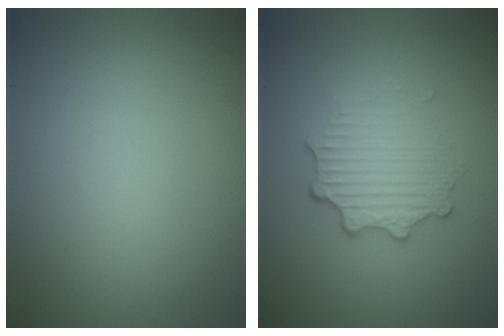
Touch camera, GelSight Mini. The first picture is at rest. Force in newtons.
{"total": 3.5, "press": 2.5, "slide": 2.4}